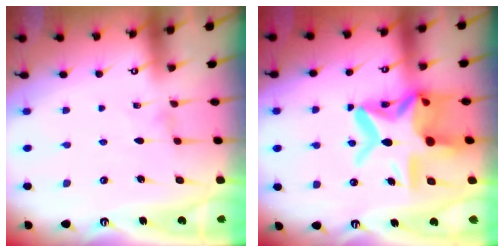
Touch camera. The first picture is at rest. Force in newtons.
{"total": 20.8, "press": 20.6, "slide": 2.5}